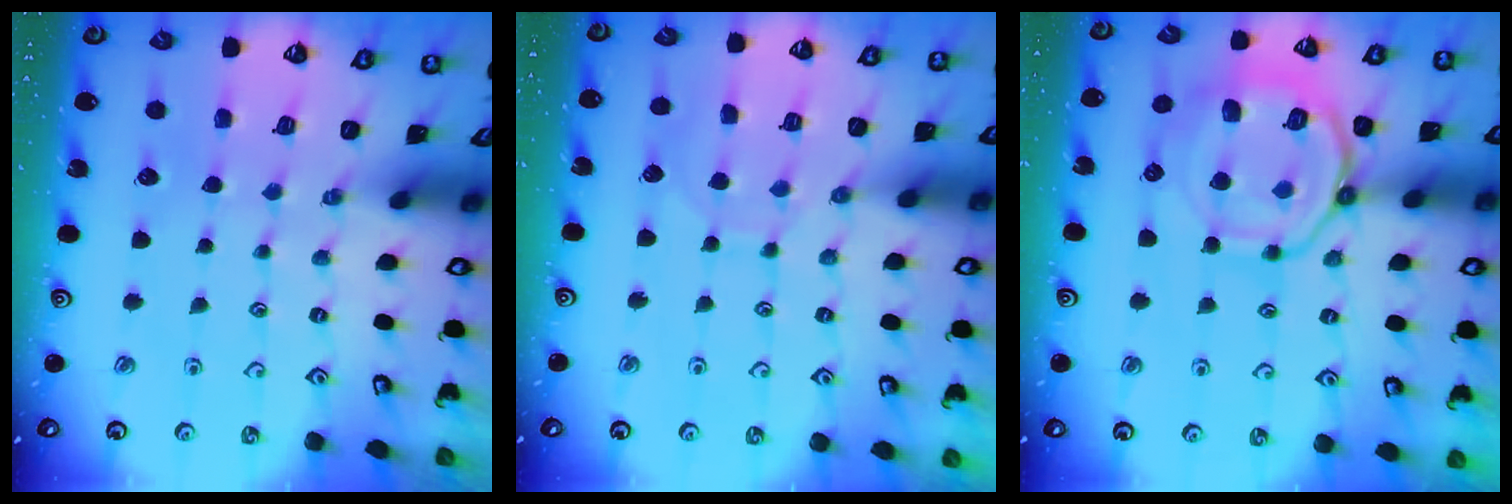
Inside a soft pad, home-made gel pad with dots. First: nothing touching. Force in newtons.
{"total": 6.7, "press": 6.7, "slide": 0.4}
{"total": 15.8, "press": 15.7, "slide": 1.7}